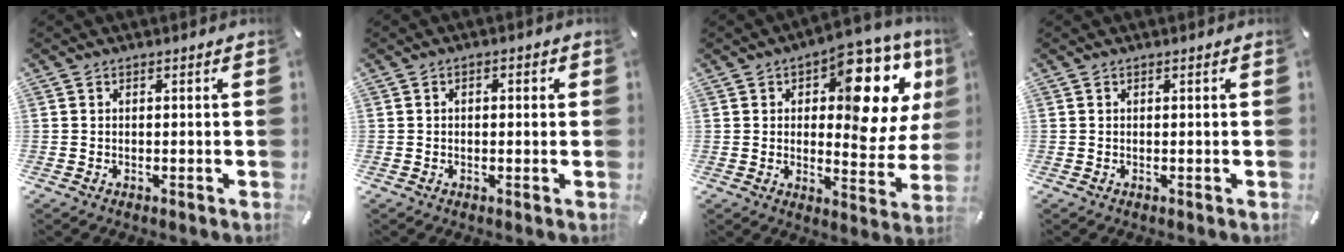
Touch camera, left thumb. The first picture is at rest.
{"total": 1.5, "force": [-0.2, 0.9, 1.2], "torque": [-0.022, 0.005, -0.005]}
{"total": 16.7, "force": [7.9, 8.2, 12.2], "torque": [-0.138, -0.067, 0.125]}
{"total": 0.0}